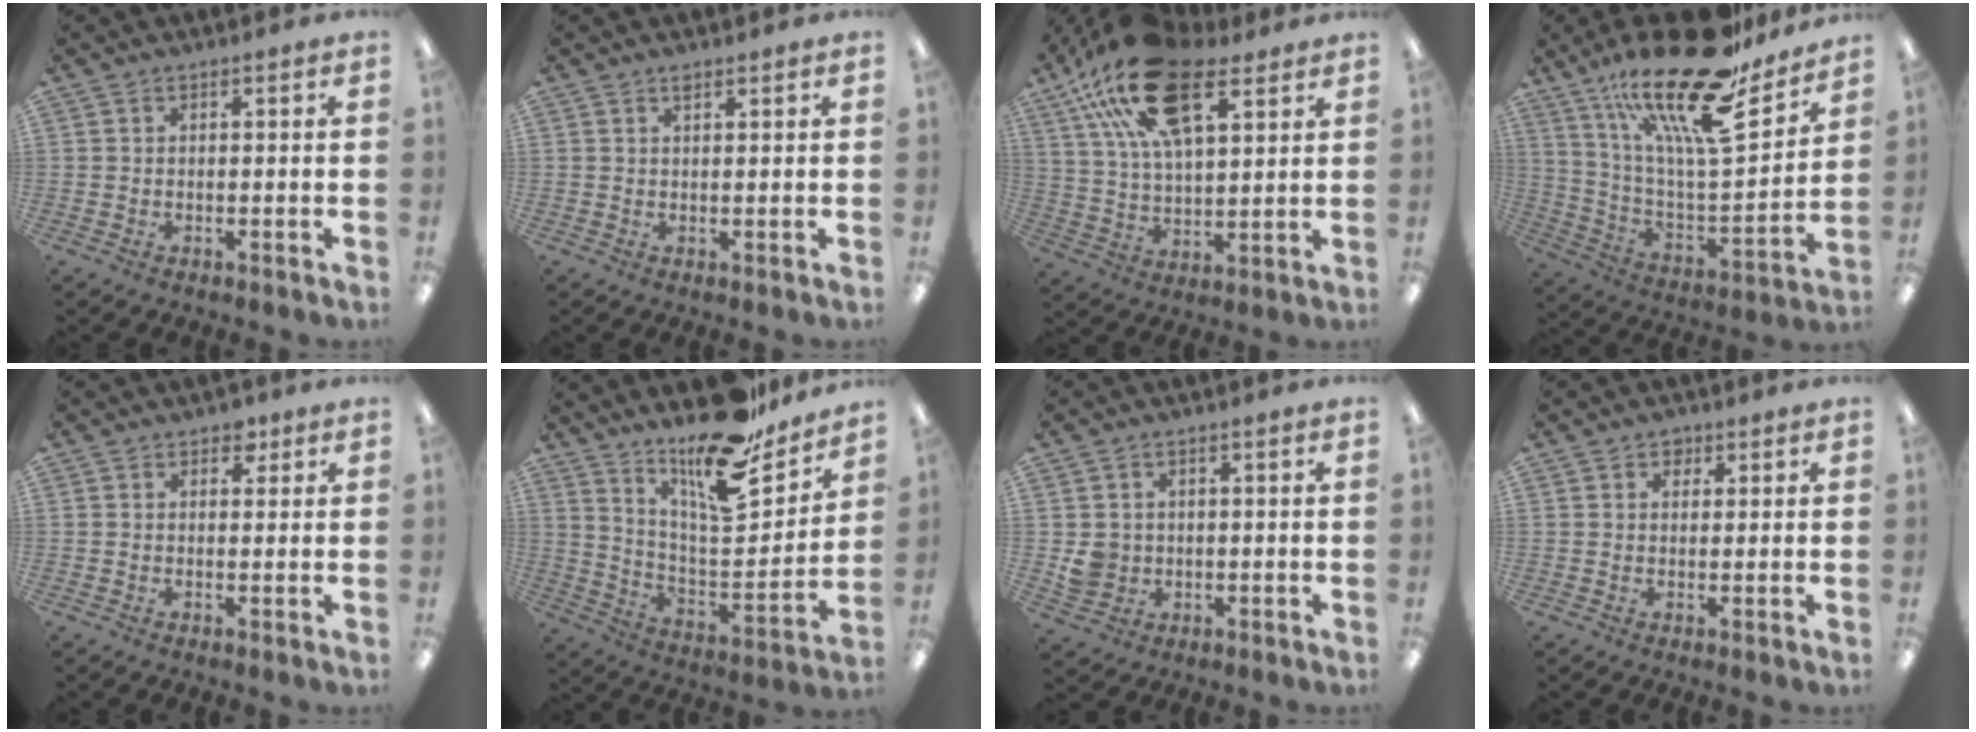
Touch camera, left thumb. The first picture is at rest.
{"total": 4.9, "force": [3.4, 2.2, 2.8], "torque": [-0.047, -0.010, 0.059]}
{"total": 22.4, "force": [12.4, 10.6, 15.4], "torque": [-0.279, -0.034, 0.218]}
{"total": 26.0, "force": [19.0, 6.7, 16.4], "torque": [-0.270, -0.121, 0.314]}
{"total": 2.7, "force": [1.6, 1.8, 1.0], "torque": [-0.006, -0.001, 0.027]}
{"total": 18.4, "force": [14.9, 4.9, 9.7], "torque": [-0.169, -0.114, 0.254]}
{"total": 4.5, "force": [0.4, 4.3, 1.2], "torque": [-0.013, 0.005, 0.010]}
{"total": 2.5, "force": [1.5, 1.8, 0.8], "torque": [-0.003, -0.002, 0.024]}